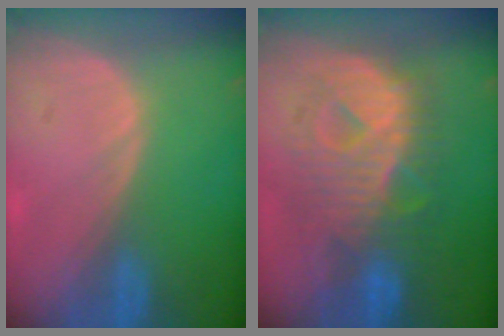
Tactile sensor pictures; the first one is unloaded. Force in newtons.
{"total": 10.4, "press": 10.3, "slide": 0.9}